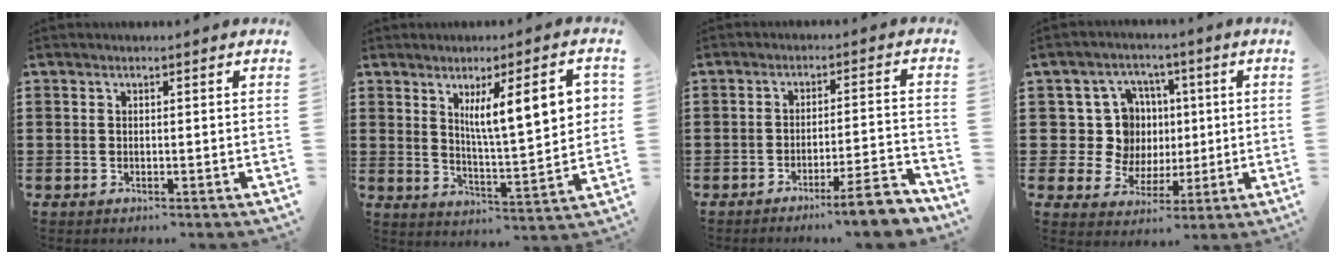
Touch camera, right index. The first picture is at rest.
{"total": 10.2, "force": [3.6, 2.0, 9.4], "torque": [-0.156, -0.002, 0.054]}
{"total": 6.7, "force": [-5.2, 0.1, 4.2], "torque": [-0.064, -0.006, -0.093]}
{"total": 9.4, "force": [1.5, 8.6, 3.3], "torque": [-0.080, 0.010, 0.033]}